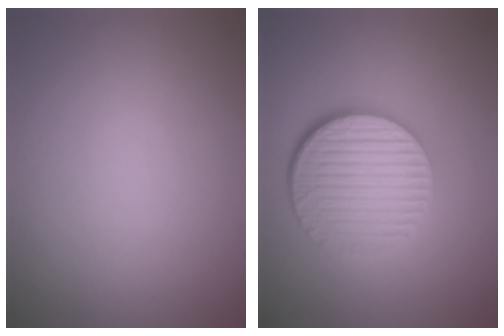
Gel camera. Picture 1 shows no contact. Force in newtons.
{"total": 6.4, "press": 4.4, "slide": 4.7}